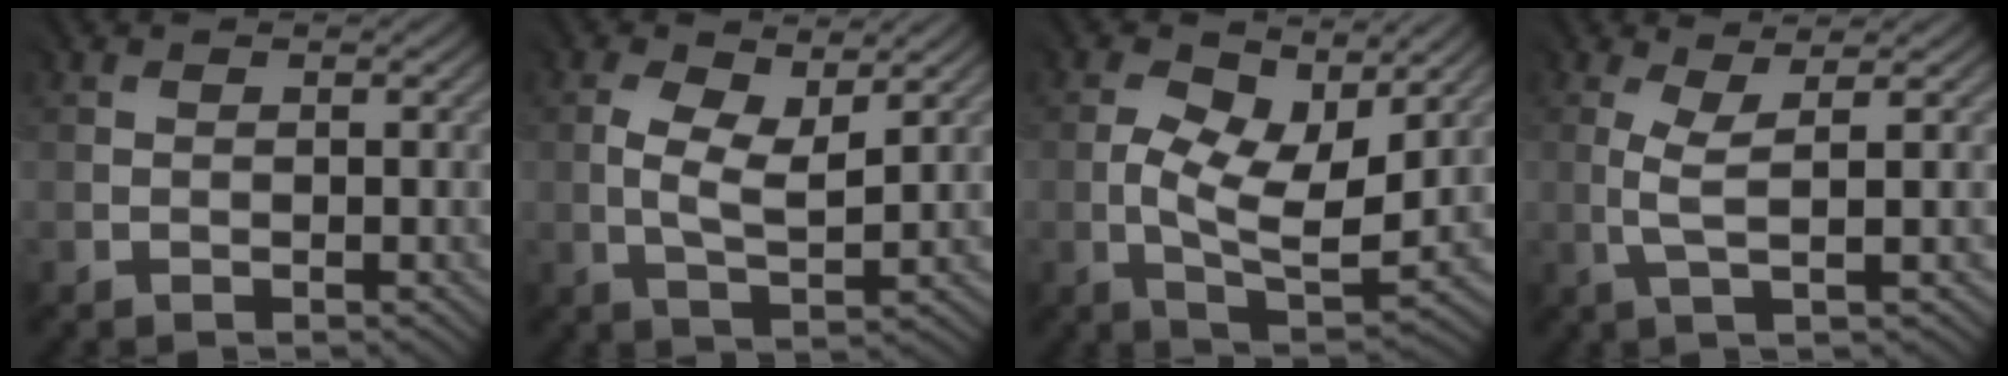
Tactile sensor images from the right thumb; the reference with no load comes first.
{"total": 4.6, "force": [1.4, 1.9, 4.0], "torque": [-0.083, 0.000, 0.028]}
{"total": 7.9, "force": [1.4, 3.7, 6.8], "torque": [-0.129, -0.004, 0.027]}
{"total": 2.4, "force": [0.3, -0.2, 2.3], "torque": [-0.053, 0.001, 0.008]}